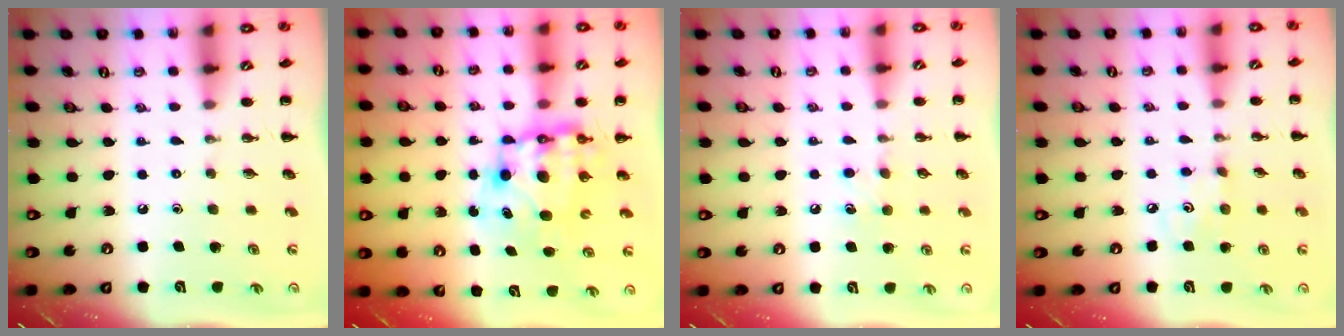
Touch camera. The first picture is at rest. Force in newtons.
{"total": 9.6, "press": 9.3, "slide": 2.2}
{"total": 5.6, "press": 5.4, "slide": 1.5}
{"total": 3.2, "press": 3.2, "slide": 0.5}